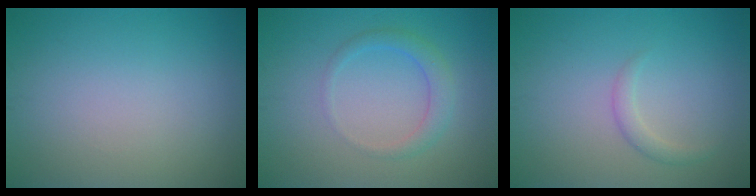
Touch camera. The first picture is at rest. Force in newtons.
{"total": 2.2, "press": 2.2, "slide": 0.1}
{"total": 1.3, "press": 1.3, "slide": 0.1}